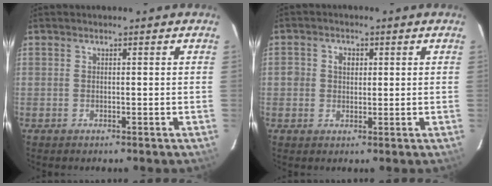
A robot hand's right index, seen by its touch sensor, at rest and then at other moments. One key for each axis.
{"total": 3.1, "fx": 0.3, "fy": 2.7, "fz": 1.3, "tx": -0.021, "ty": 0.010, "tz": 0.005}